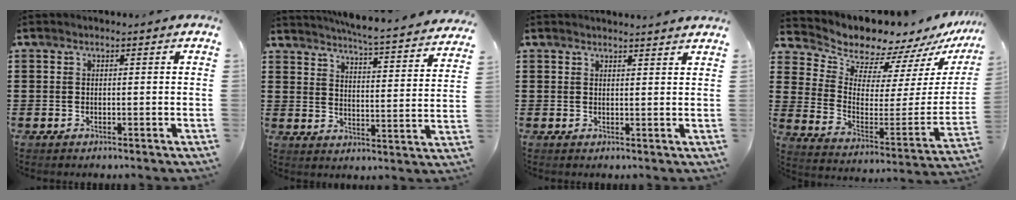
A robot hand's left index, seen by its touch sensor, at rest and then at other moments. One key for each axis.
{"total": 5.0, "fx": 4.7, "fy": -0.8, "fz": 1.4, "tx": -0.043, "ty": -0.048, "tz": 0.072}
{"total": 1.7, "fx": 1.7, "fy": -0.1, "fz": 0.1, "tx": -0.006, "ty": -0.001, "tz": 0.034}
{"total": 8.5, "fx": 8.3, "fy": 1.8, "fz": 0.2, "tx": -0.043, "ty": -0.080, "tz": 0.145}